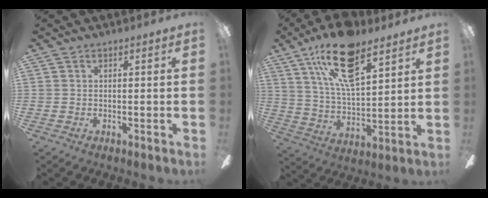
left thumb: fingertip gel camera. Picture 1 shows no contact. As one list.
[{"total": 18.7, "force": [11.1, 7.6, 13.0], "torque": [-0.241, -0.037, 0.190]}]